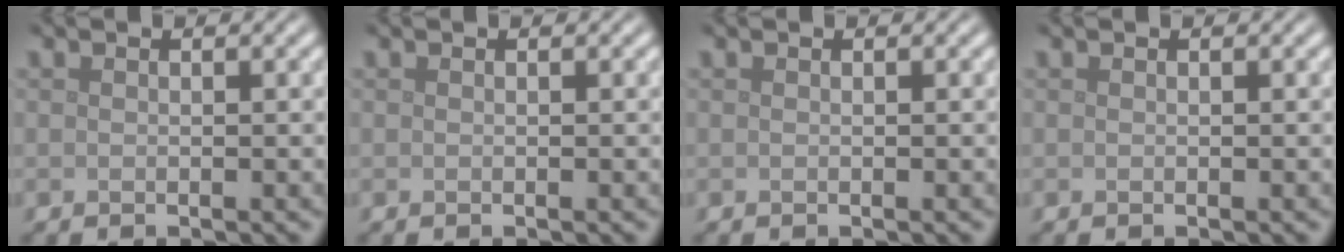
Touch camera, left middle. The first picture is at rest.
{"total": 0.0}
{"total": 0.0}
{"total": 0.0}